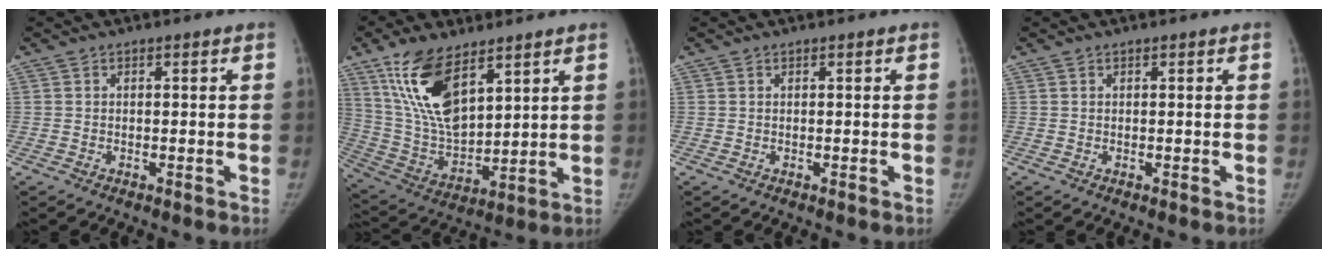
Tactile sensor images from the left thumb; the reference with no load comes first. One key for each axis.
{"total": 16.7, "fx": 9.4, "fy": 7.5, "fz": 11.5, "tx": -0.197, "ty": -0.045, "tz": 0.193}
{"total": 0.0}
{"total": 0.0}